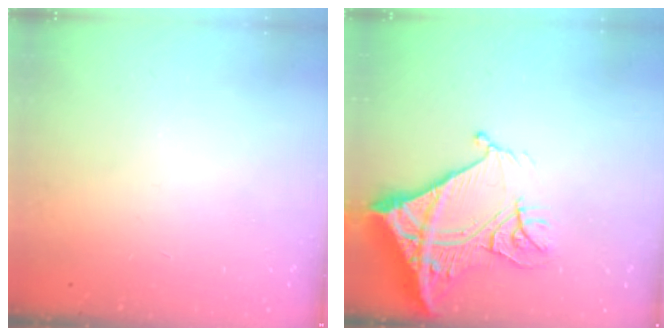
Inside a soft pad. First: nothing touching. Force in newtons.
{"total": 17.6, "press": 17.4, "slide": 2.1}